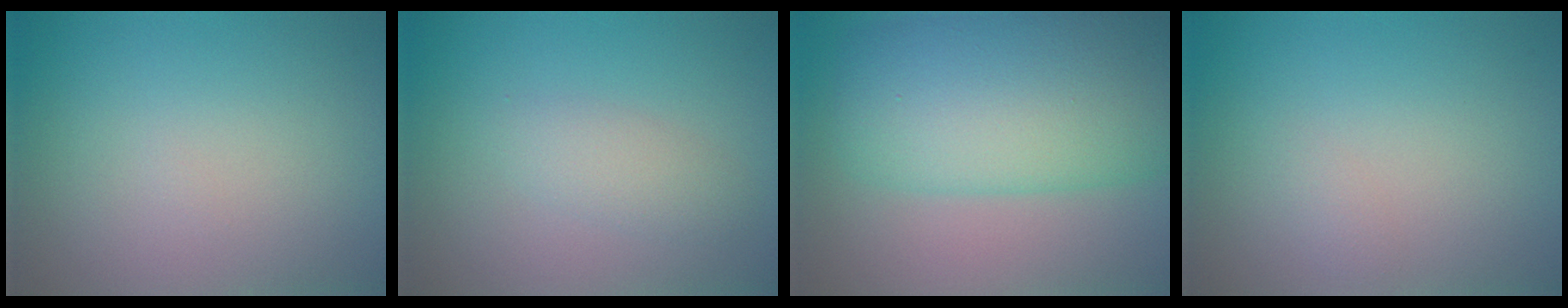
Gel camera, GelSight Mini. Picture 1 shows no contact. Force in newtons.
{"total": 2.0, "press": 2.0, "slide": 0.2}
{"total": 11.7, "press": 11.7, "slide": 0.2}
{"total": 0.6, "press": 0.6, "slide": 0.0}